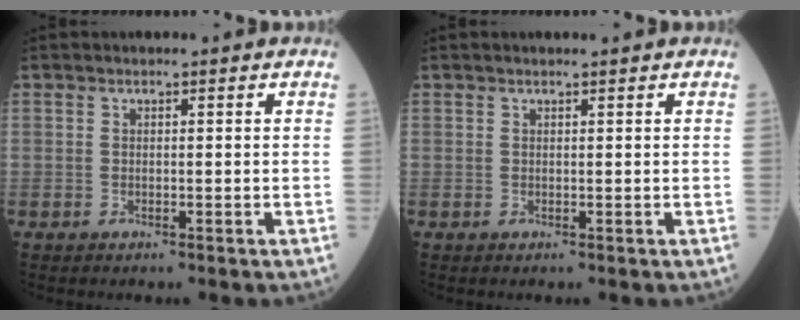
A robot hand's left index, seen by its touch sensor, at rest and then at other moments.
{"total": 1.2, "force": [1.1, -0.1, 0.5], "torque": [-0.006, 0.007, 0.021]}